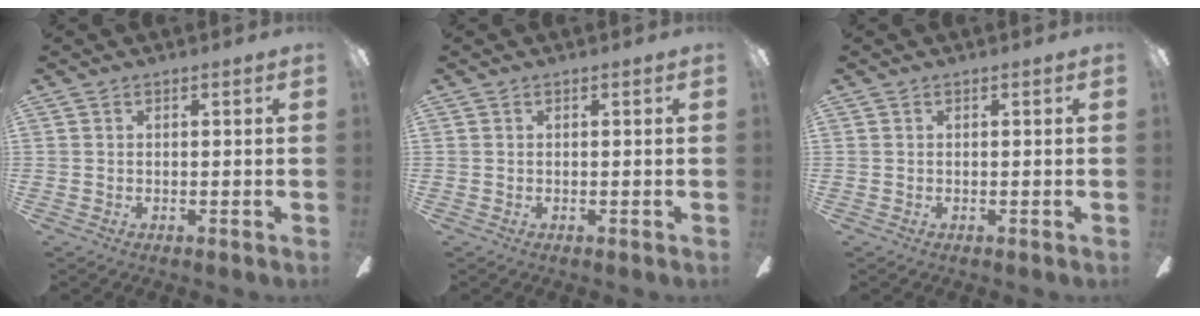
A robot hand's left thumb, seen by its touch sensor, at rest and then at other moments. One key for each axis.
{"total": 0.0}
{"total": 0.0}